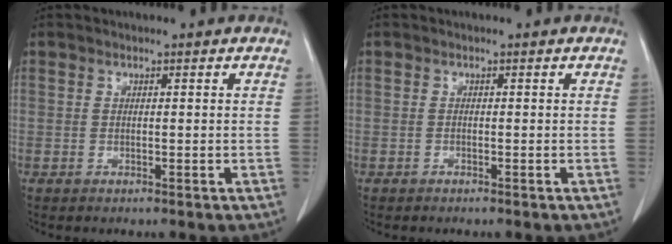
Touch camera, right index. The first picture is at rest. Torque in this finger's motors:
{"motor_torque": [0.10, -0.08, 0.02, 0.01]}